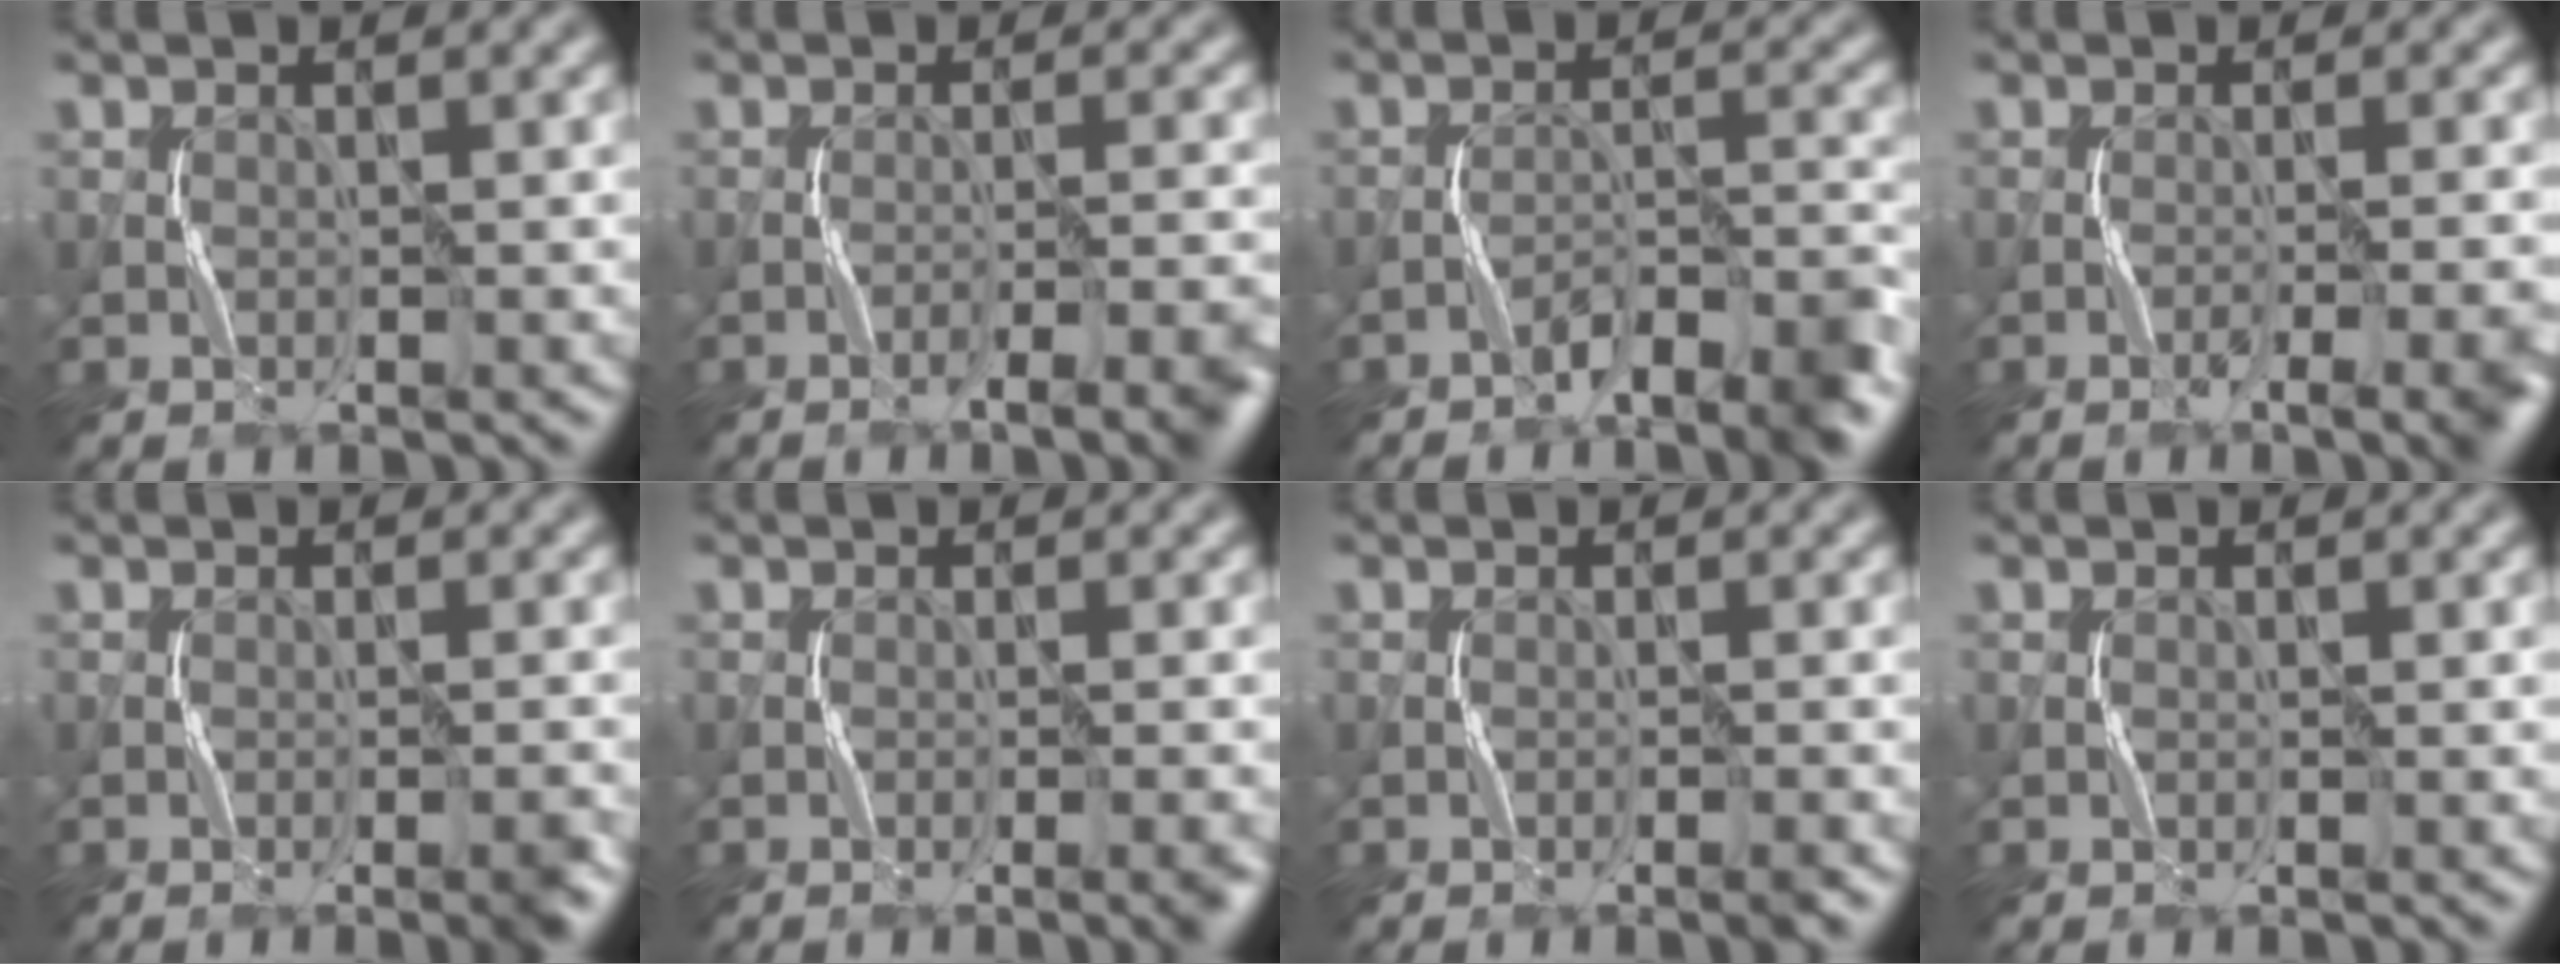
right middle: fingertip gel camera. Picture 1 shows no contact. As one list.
[{"total": 5.4, "force": [-3.2, 1.2, 4.2], "torque": [-0.048, 0.007, -0.050]}, {"total": 5.2, "force": [-3.9, 1.3, 3.2], "torque": [-0.046, 0.007, -0.064]}, {"total": 5.1, "force": [-2.8, 1.2, 4.1], "torque": [-0.047, 0.004, -0.043]}, {"total": 2.2, "force": [-1.1, 0.4, 1.8], "torque": [-0.022, 0.004, -0.021]}, {"total": 2.3, "force": [-1.1, 0.5, 2.0], "torque": [-0.022, 0.005, -0.020]}, {"total": 1.4, "force": [-0.9, 0.1, 1.0], "torque": [-0.013, 0.003, -0.017]}, {"total": 0.0}]